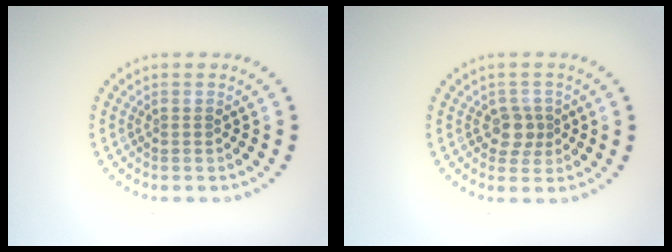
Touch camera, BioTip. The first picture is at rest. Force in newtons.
{"total": 2.0, "press": 1.7, "slide": 1.0}